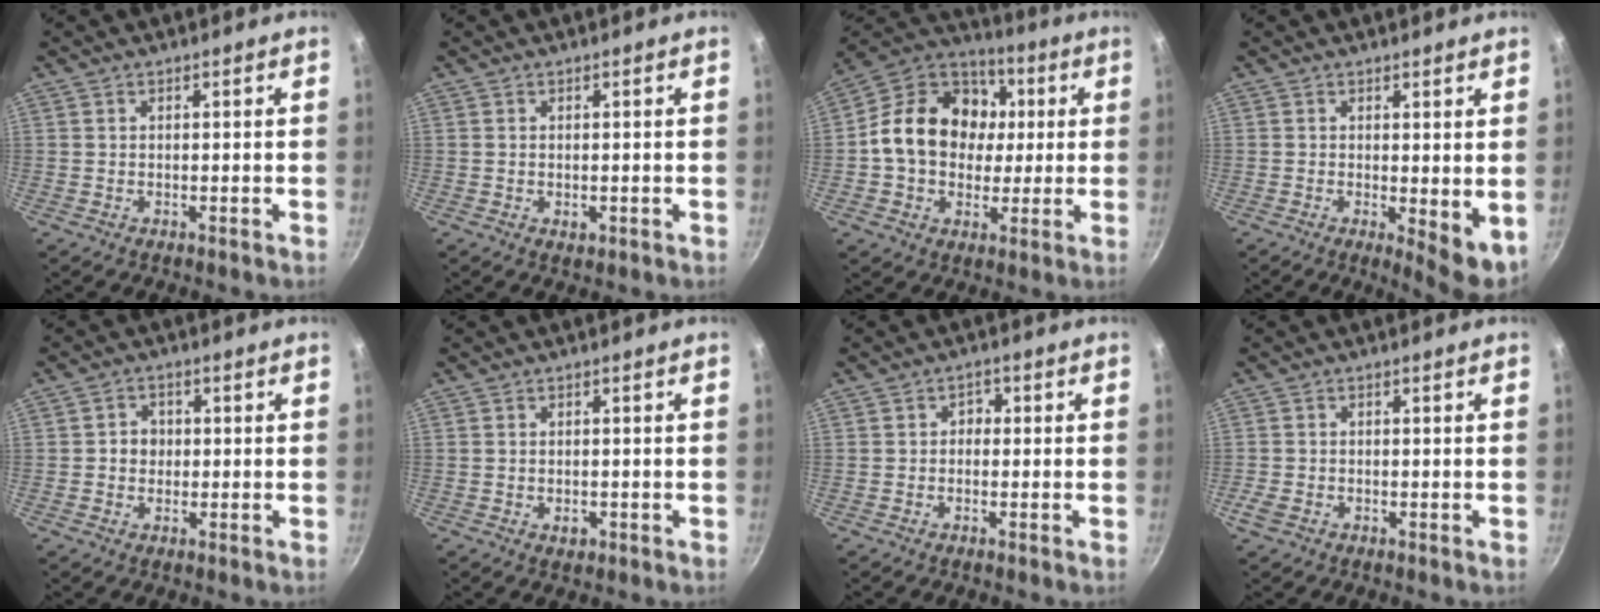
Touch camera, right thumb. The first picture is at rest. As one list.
[{"total": 1.6, "force": [-0.3, 1.0, 1.1], "torque": [-0.016, -0.003, -0.003]}, {"total": 19.4, "force": [1.7, 15.5, 11.6], "torque": [-0.167, 0.027, 0.014]}, {"total": 6.0, "force": [0.1, 2.3, 5.5], "torque": [-0.068, -0.011, 0.006]}, {"total": 3.2, "force": [-0.1, 2.9, 1.4], "torque": [-0.003, 0.006, -0.005]}, {"total": 1.9, "force": [-0.6, 1.3, 1.2], "torque": [-0.018, 0.000, -0.009]}, {"total": 1.8, "force": [-0.4, 1.5, 0.8], "torque": [-0.003, 0.008, -0.011]}, {"total": 2.3, "force": [-1.1, 1.6, 1.3], "torque": [-0.029, 0.001, -0.024]}]